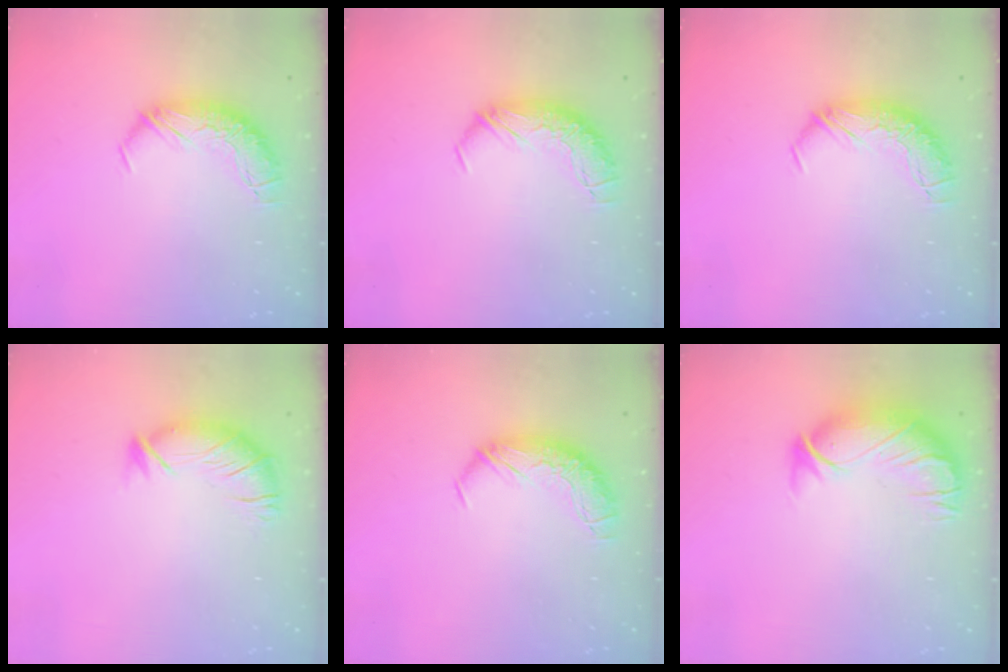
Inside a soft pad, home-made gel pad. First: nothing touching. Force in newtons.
{"total": 0.0}
{"total": 0.0}
{"total": 2.8, "press": 2.0, "slide": 2.1}
{"total": 0.0}
{"total": 3.0, "press": 0.4, "slide": 2.9}